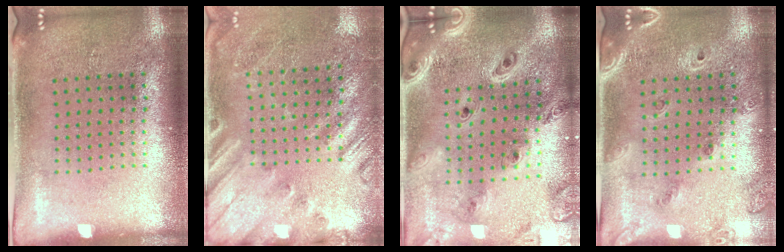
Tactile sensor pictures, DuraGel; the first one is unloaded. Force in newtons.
{"total": 2.4, "press": 2.0, "slide": 1.3}
{"total": 2.5, "press": 2.2, "slide": 1.1}
{"total": 1.6, "press": 1.5, "slide": 0.7}